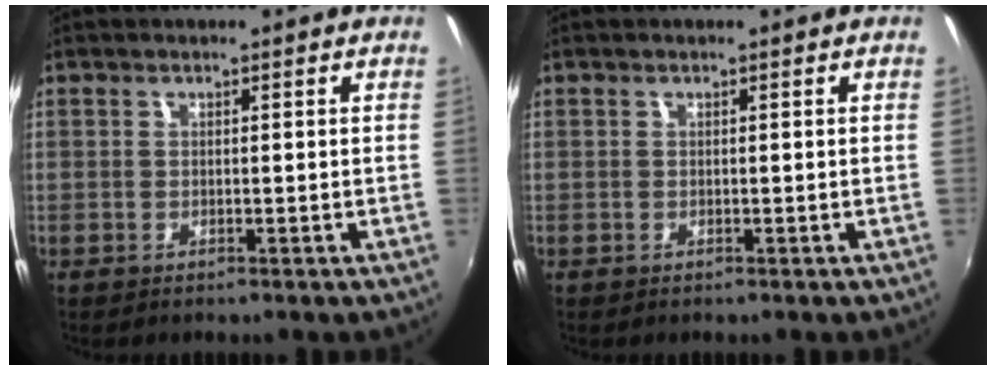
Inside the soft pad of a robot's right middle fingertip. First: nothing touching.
{"total": 0.0}